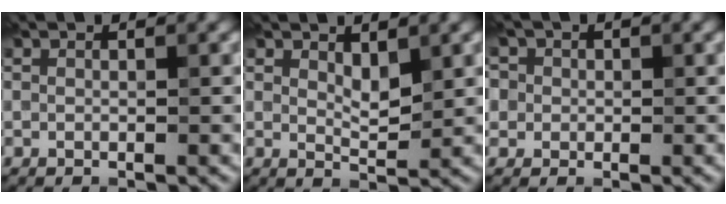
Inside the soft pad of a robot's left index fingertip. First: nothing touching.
{"total": 2.1, "force": [1.0, 0.9, 1.6], "torque": [-0.031, -0.001, 0.023]}
{"total": 6.0, "force": [2.2, 5.1, 2.3], "torque": [-0.051, 0.038, 0.001]}